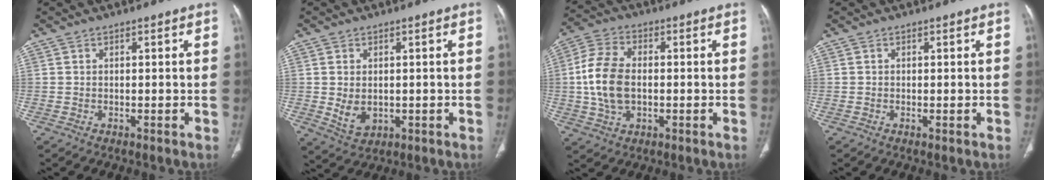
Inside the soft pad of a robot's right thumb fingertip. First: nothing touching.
{"total": 5.1, "force": [-0.2, 3.6, 3.6], "torque": [-0.056, -0.010, 0.011]}
{"total": 11.5, "force": [-0.3, 7.3, 8.9], "torque": [-0.180, 0.013, -0.008]}
{"total": 0.0}